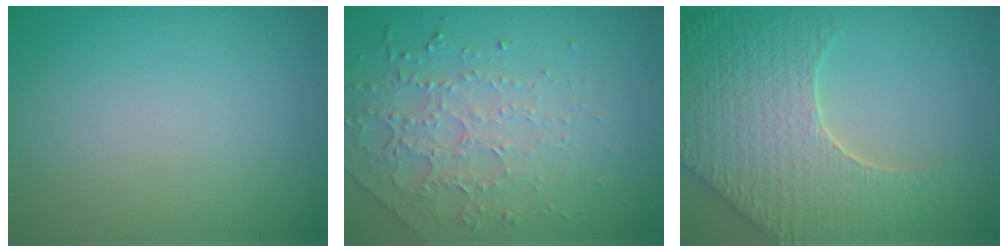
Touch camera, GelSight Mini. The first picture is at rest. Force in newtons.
{"total": 4.5, "press": 3.1, "slide": 3.2}
{"total": 8.6, "press": 6.3, "slide": 5.9}